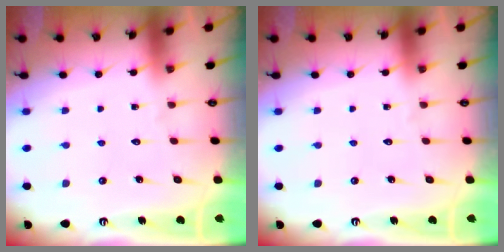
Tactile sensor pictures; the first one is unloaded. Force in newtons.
{"total": 0.0}